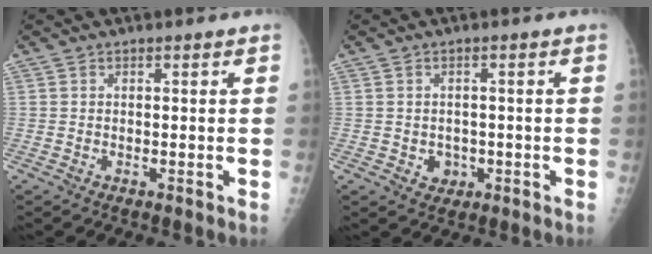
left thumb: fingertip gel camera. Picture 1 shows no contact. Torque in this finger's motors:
{"motor_torque": [-0.11, 0.04, 0.12, 0.03, 0.01]}